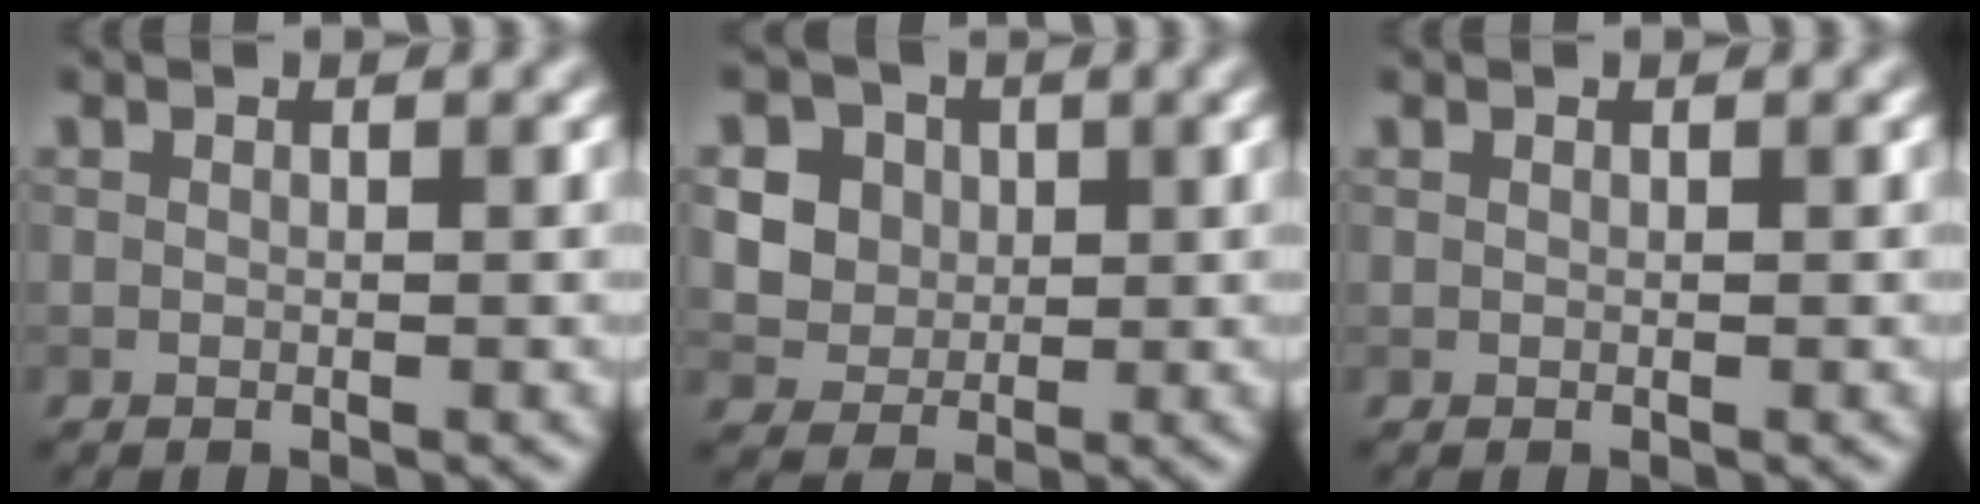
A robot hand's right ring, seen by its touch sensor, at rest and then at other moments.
{"total": 7.7, "force": [2.8, 6.4, 3.3], "torque": [-0.061, 0.022, 0.038]}
{"total": 0.0}